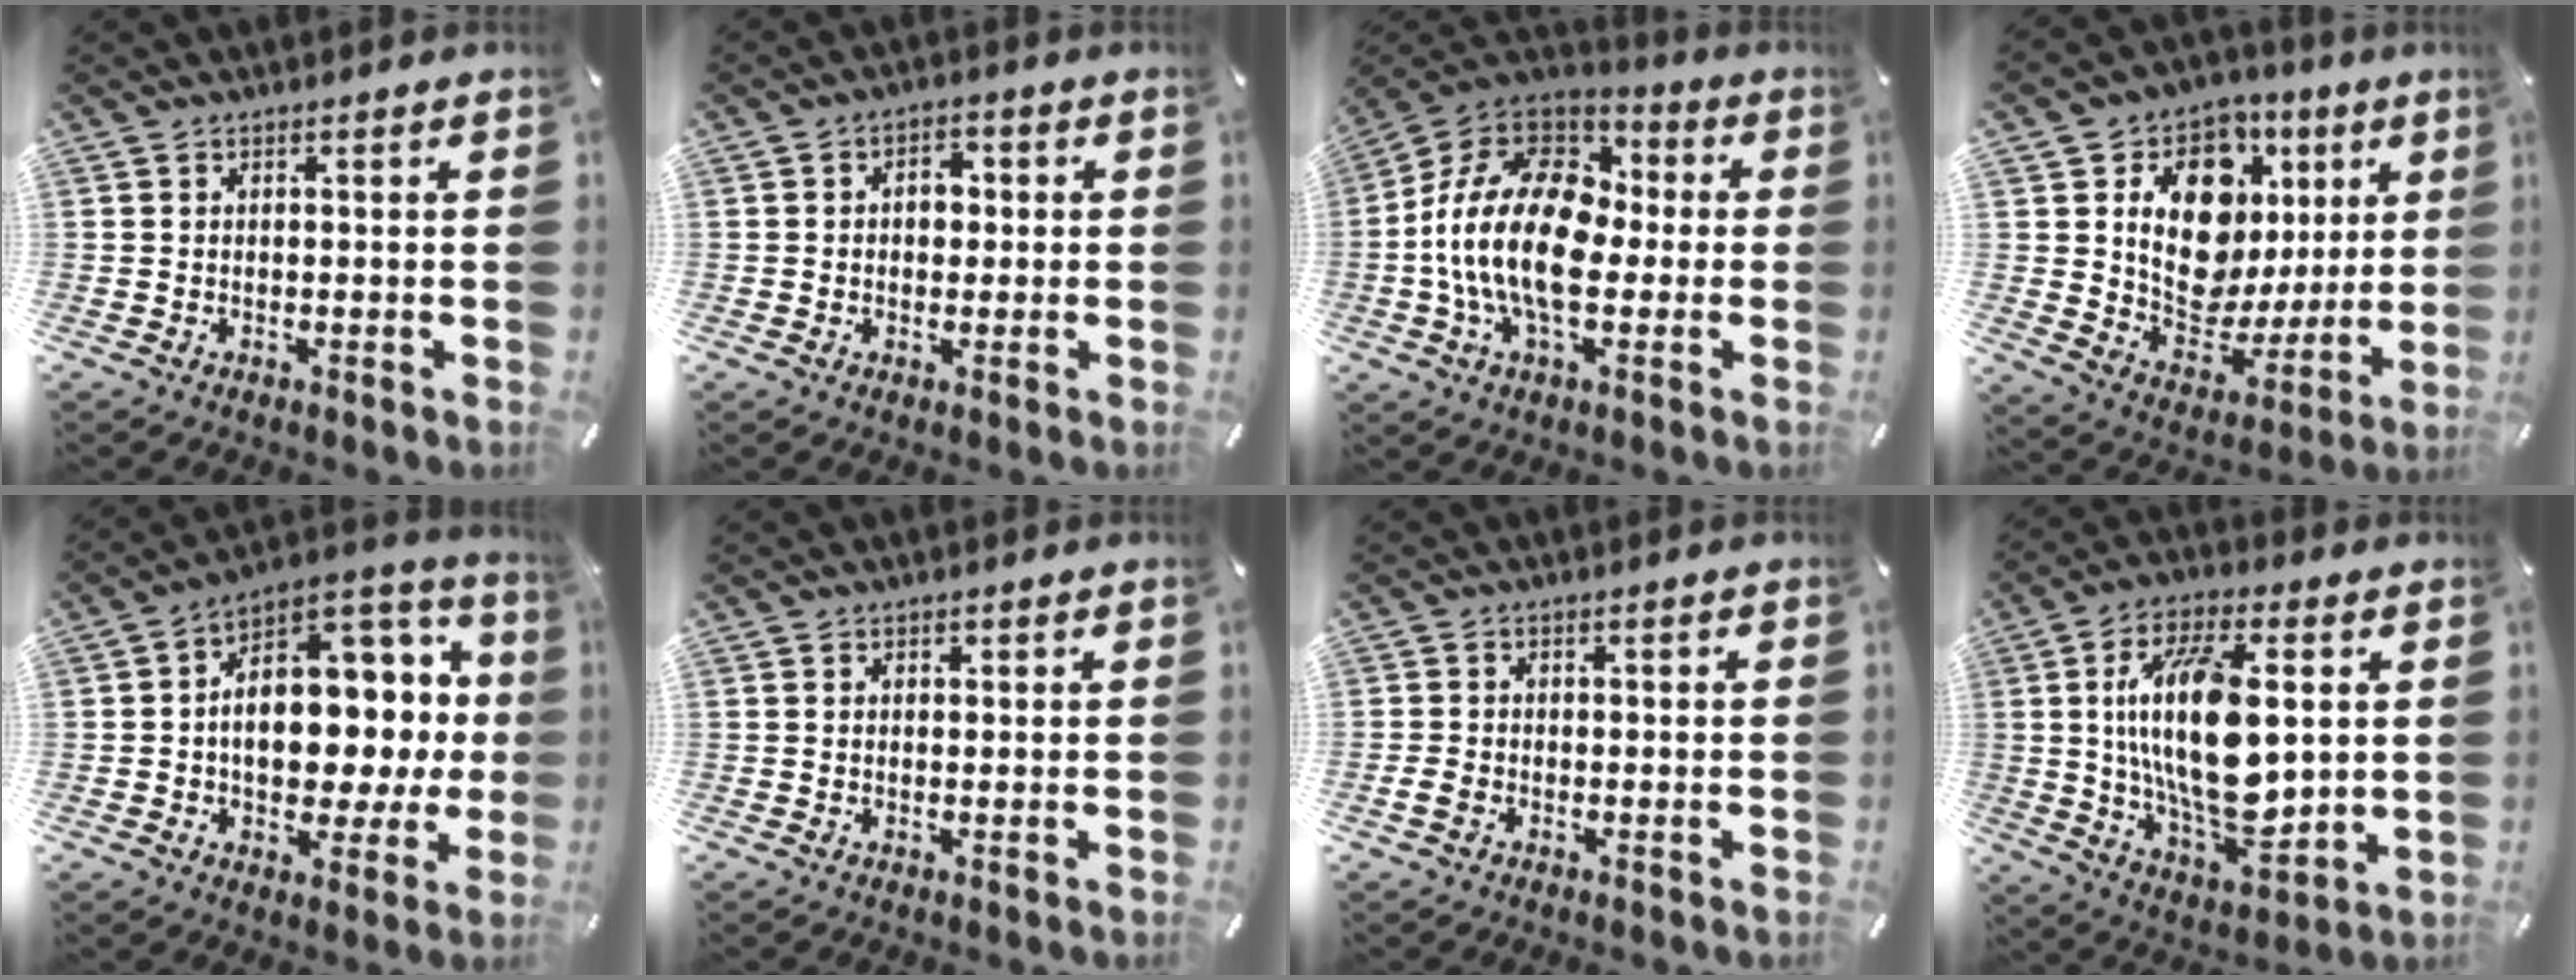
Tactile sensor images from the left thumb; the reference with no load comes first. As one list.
[{"total": 4.4, "force": [-0.1, 3.1, 3.1], "torque": [-0.037, 0.001, -0.010]}, {"total": 20.0, "force": [-3.7, 11.9, 15.6], "torque": [-0.320, 0.020, -0.064]}, {"total": 17.4, "force": [5.3, 12.7, 10.6], "torque": [-0.166, -0.042, 0.092]}, {"total": 15.7, "force": [0.3, 11.2, 11.0], "torque": [-0.144, -0.018, 0.011]}, {"total": 0.7, "force": [0.1, 0.6, 0.4], "torque": [-0.009, 0.003, 0.001]}, {"total": 2.5, "force": [-1.1, 1.7, 1.4], "torque": [-0.032, 0.003, -0.023]}, {"total": 22.2, "force": [3.0, 10.8, 19.2], "torque": [-0.386, -0.018, 0.045]}]